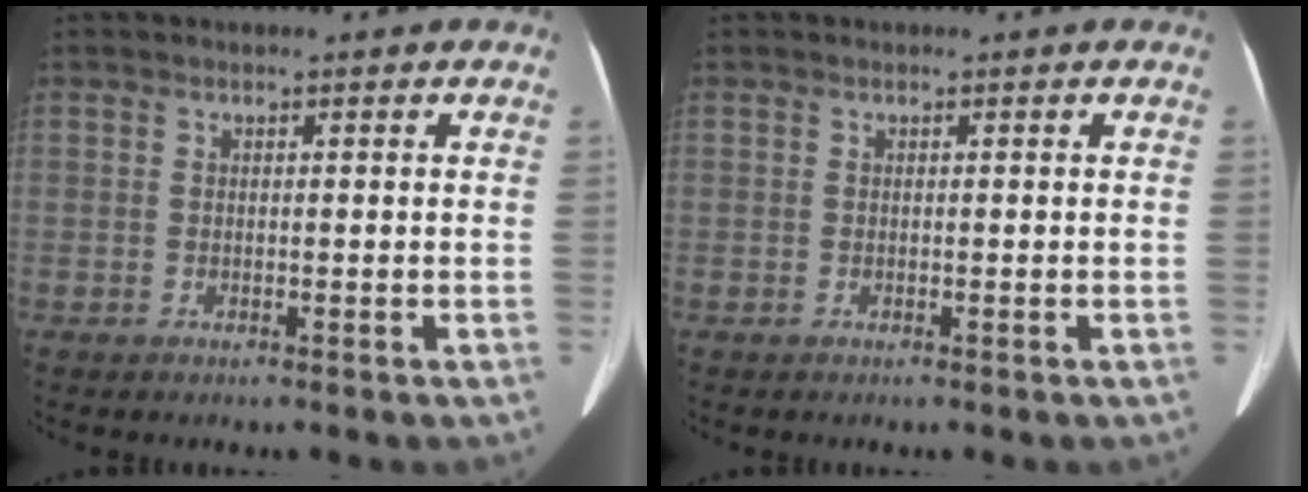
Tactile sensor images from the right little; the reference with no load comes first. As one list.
[{"total": 0.0}]